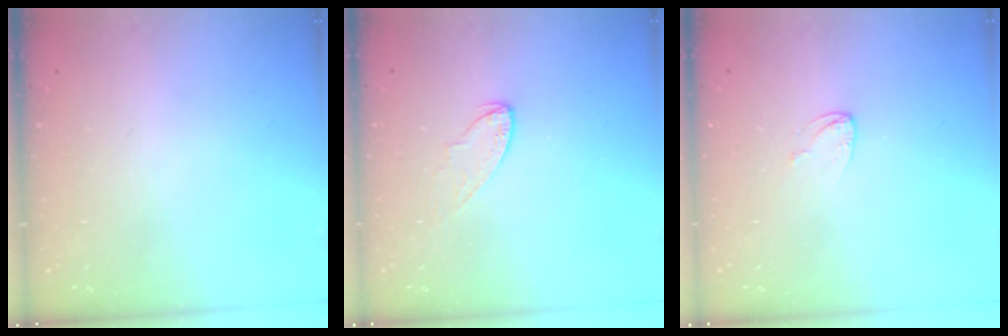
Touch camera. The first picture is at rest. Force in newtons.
{"total": 4.9, "press": 4.9, "slide": 0.2}
{"total": 3.4, "press": 3.4, "slide": 0.3}